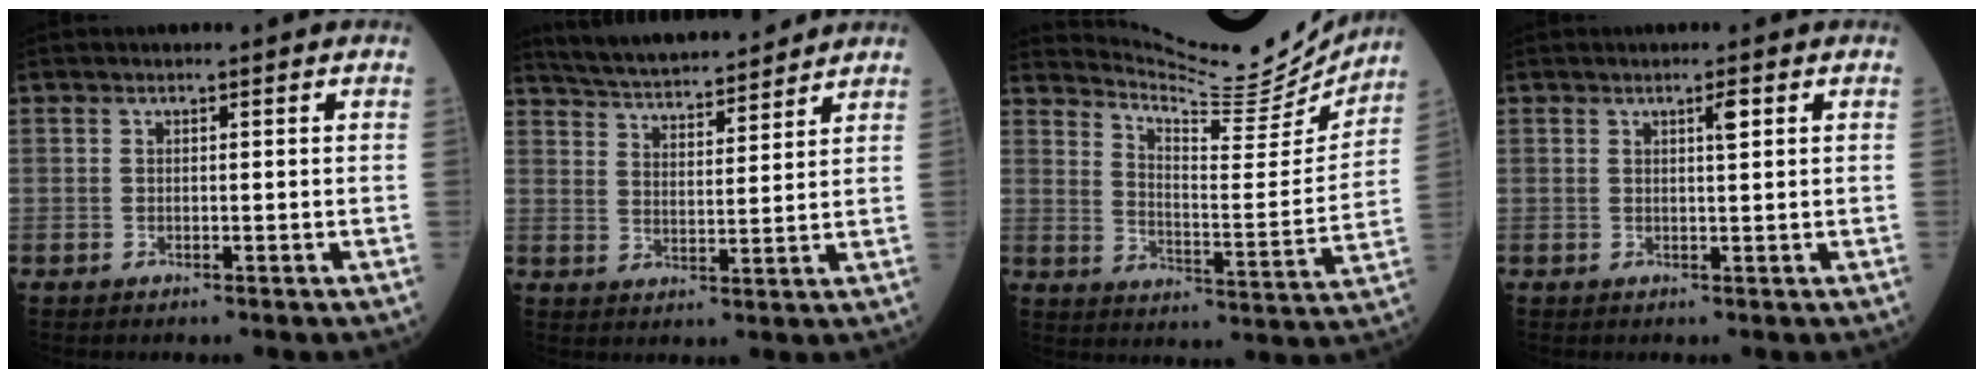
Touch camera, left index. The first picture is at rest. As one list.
[{"total": 14.3, "force": [13.2, 2.0, 5.0], "torque": [-0.089, 0.018, 0.209]}, {"total": 16.2, "force": [15.9, 0.9, 3.2], "torque": [-0.062, -0.054, 0.220]}, {"total": 1.7, "force": [0.8, 0.2, 1.5], "torque": [-0.026, 0.001, 0.012]}]